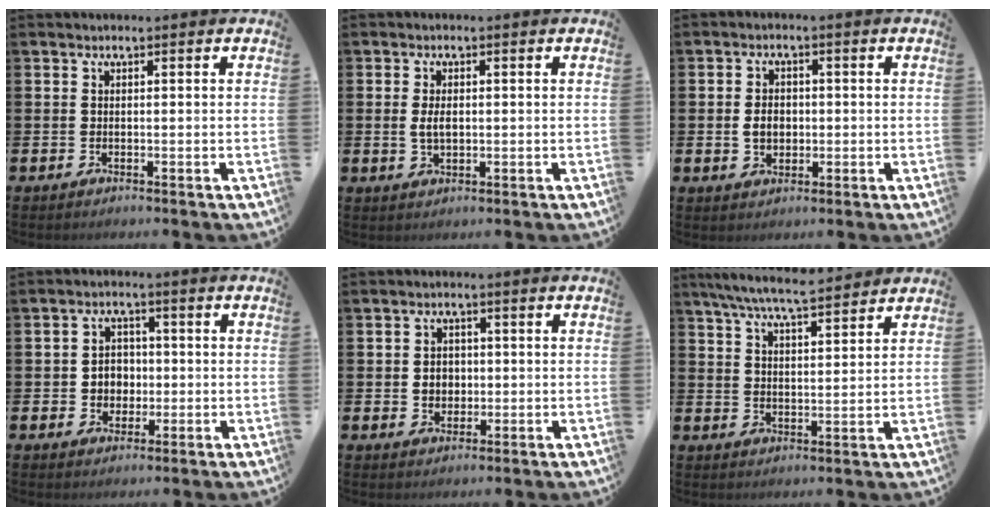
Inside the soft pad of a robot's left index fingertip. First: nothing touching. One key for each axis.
{"total": 2.5, "fx": 0.2, "fy": 1.4, "fz": 2.1, "tx": -0.028, "ty": 0.000, "tz": -0.001}
{"total": 3.3, "fx": -0.1, "fy": 2.6, "fz": 2.0, "tx": -0.022, "ty": 0.000, "tz": -0.010}
{"total": 3.6, "fx": -0.1, "fy": 3.3, "fz": 1.3, "tx": -0.023, "ty": 0.004, "tz": -0.010}
{"total": 2.7, "fx": 0.1, "fy": 2.5, "fz": 1.1, "tx": -0.007, "ty": 0.001, "tz": -0.007}
{"total": 7.3, "fx": 6.8, "fy": 0.7, "fz": 2.6, "tx": -0.061, "ty": -0.033, "tz": 0.120}